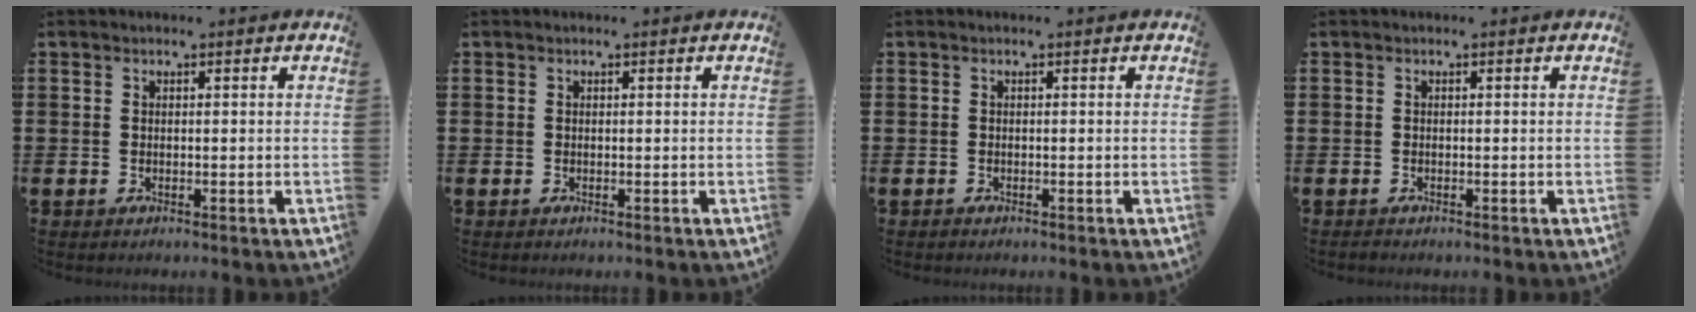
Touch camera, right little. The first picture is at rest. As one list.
[{"total": 0.0}, {"total": 0.0}, {"total": 0.0}]